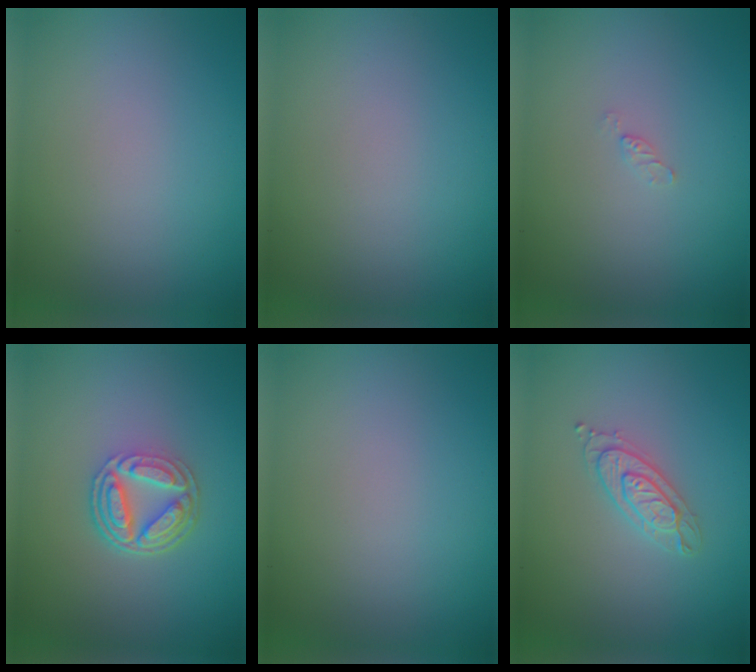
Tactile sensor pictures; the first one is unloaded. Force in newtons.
{"total": 0.0}
{"total": 0.6, "press": 0.6, "slide": 0.1}
{"total": 4.8, "press": 3.4, "slide": 3.4}
{"total": 0.0}
{"total": 2.3, "press": 2.3, "slide": 0.4}